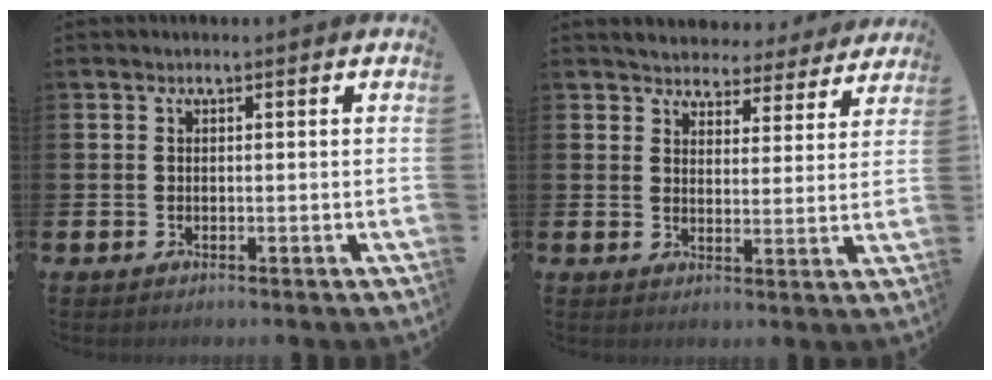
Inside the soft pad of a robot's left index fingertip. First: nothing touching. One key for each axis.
{"total": 4.3, "fx": 4.1, "fy": 1.2, "fz": 0.1, "tx": -0.011, "ty": -0.035, "tz": 0.068}